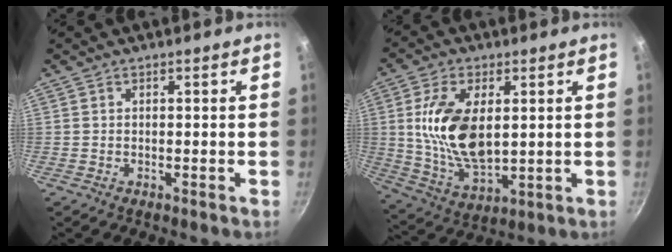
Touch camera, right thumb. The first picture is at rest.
{"total": 15.2, "force": [2.5, 8.1, 12.6], "torque": [-0.230, -0.014, 0.055]}